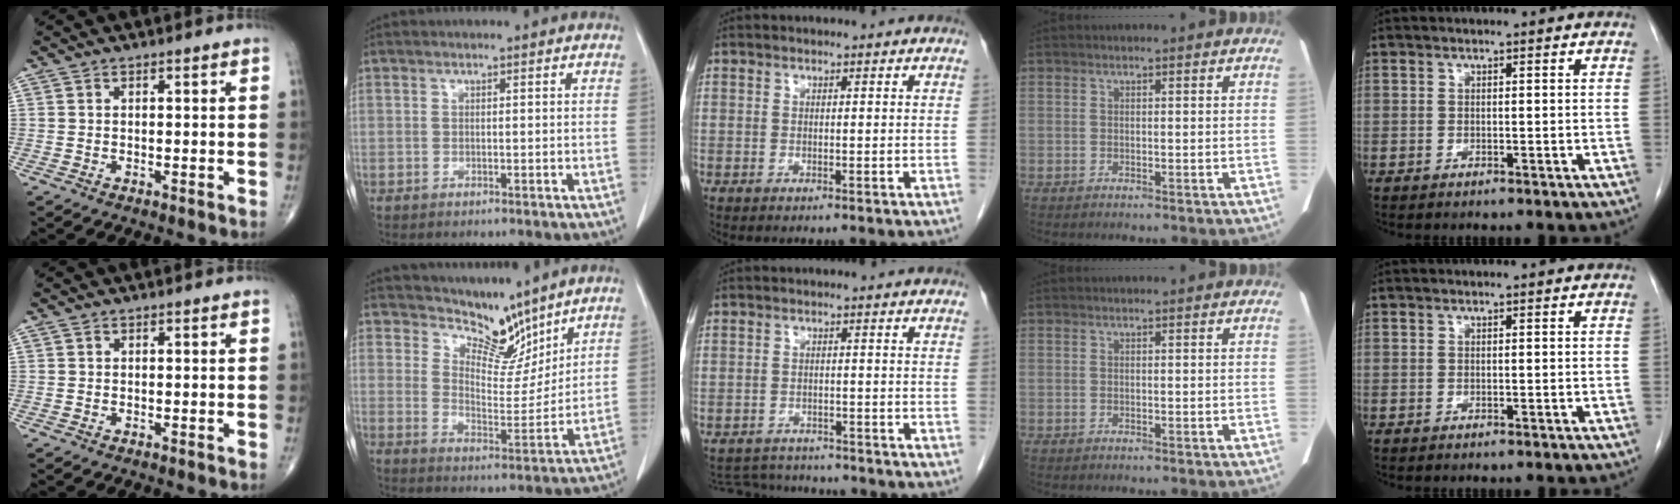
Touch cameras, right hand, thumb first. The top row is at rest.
{"index": {"total": 7.5, "force": [6.9, 2.6, 1.6], "torque": [-0.022, -0.011, 0.127]}, "middle": {"total": 6.2, "force": [-6.1, 1.3, 0.5], "torque": [-0.009, 0.004, -0.092]}}